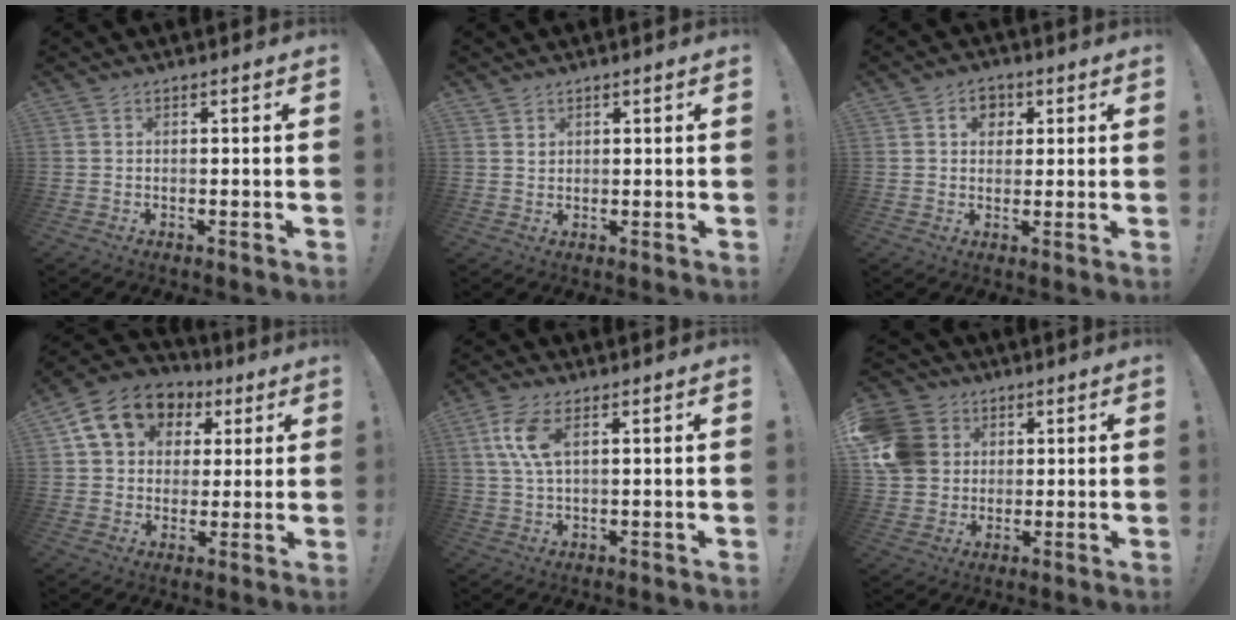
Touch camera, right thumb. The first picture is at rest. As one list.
[{"total": 1.7, "force": [1.3, 1.0, 0.3], "torque": [0.008, -0.012, 0.021]}, {"total": 5.3, "force": [2.0, 4.3, 2.4], "torque": [-0.019, -0.003, 0.031]}, {"total": 14.5, "force": [6.3, 11.3, 6.5], "torque": [-0.096, -0.023, 0.125]}, {"total": 8.6, "force": [2.9, 3.7, 7.2], "torque": [-0.146, -0.002, 0.053]}, {"total": 13.5, "force": [3.0, 11.9, 5.6], "torque": [-0.097, -0.001, 0.065]}]